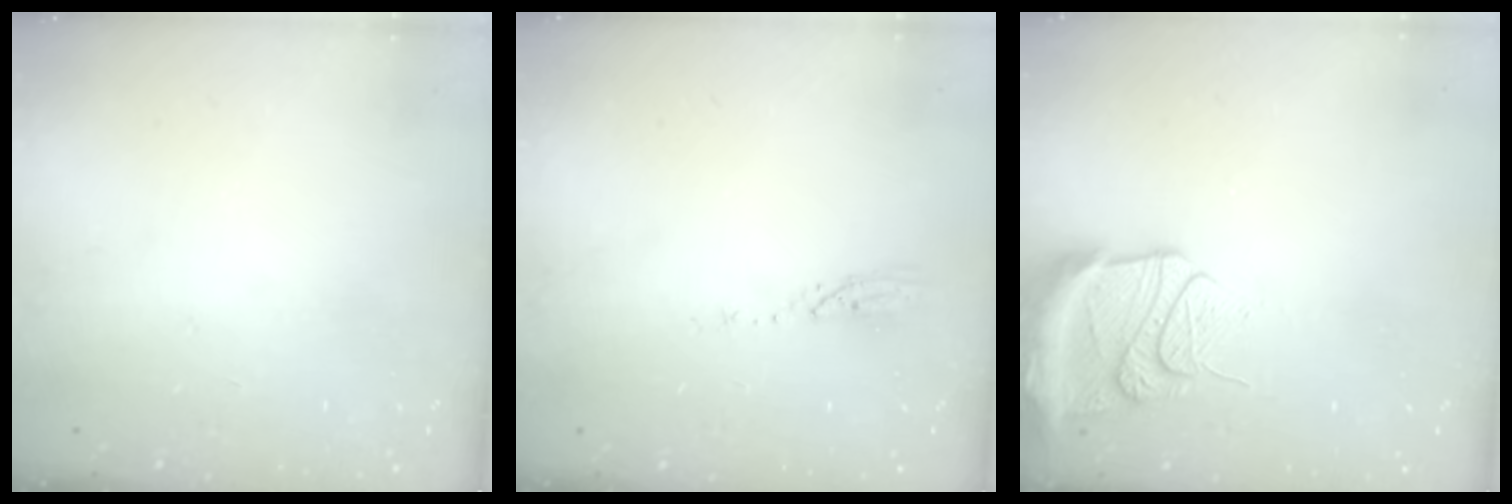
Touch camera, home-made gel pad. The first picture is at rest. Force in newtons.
{"total": 3.7, "press": 3.7, "slide": 0.3}
{"total": 14.0, "press": 13.9, "slide": 1.7}